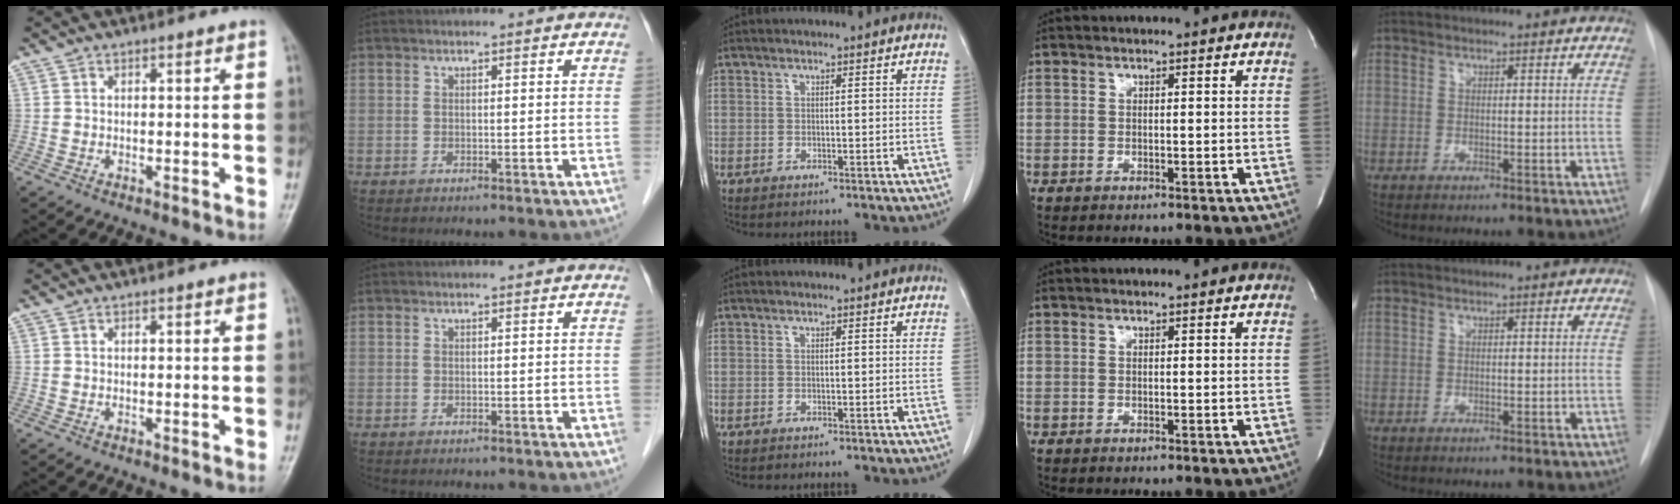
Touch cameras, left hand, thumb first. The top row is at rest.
{}